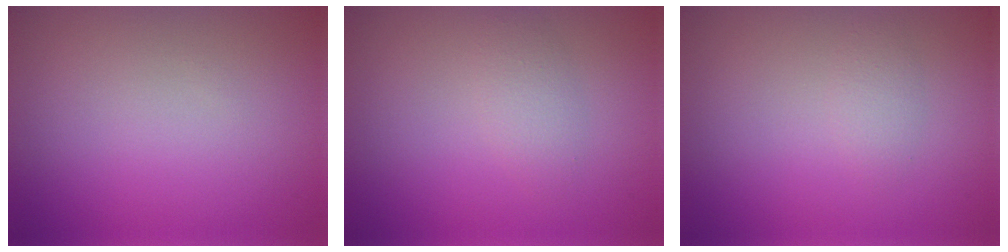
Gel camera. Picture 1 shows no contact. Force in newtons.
{"total": 1.7, "press": 1.7, "slide": 0.0}
{"total": 1.1, "press": 1.1, "slide": 0.1}